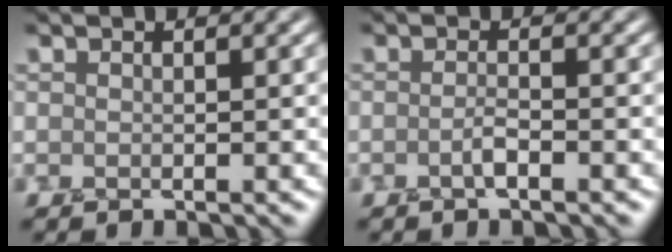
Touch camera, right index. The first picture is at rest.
{"total": 1.3, "force": [-0.6, 0.2, 1.1], "torque": [-0.021, 0.003, -0.013]}